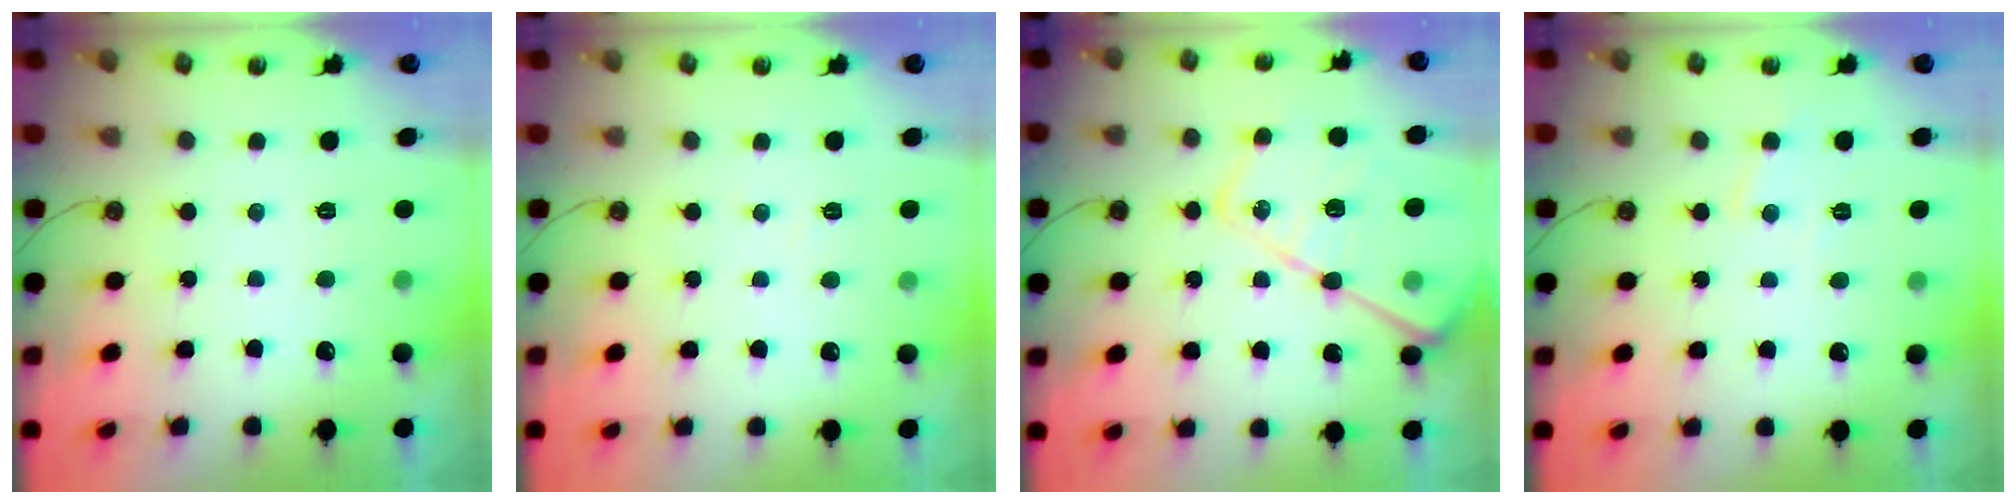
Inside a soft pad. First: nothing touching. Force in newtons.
{"total": 3.0, "press": 3.0, "slide": 0.5}
{"total": 22.9, "press": 22.8, "slide": 2.0}
{"total": 5.1, "press": 5.1, "slide": 0.5}